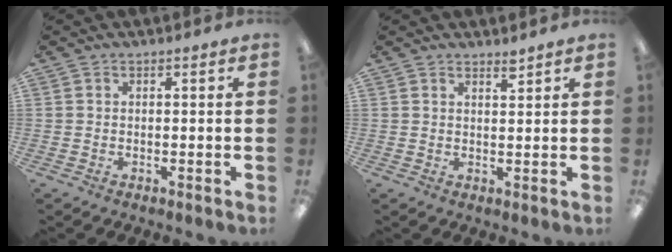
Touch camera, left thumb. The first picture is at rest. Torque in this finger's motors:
{"motor_torque": [-0.06, 0.05, -0.20, -0.33, 0.01]}